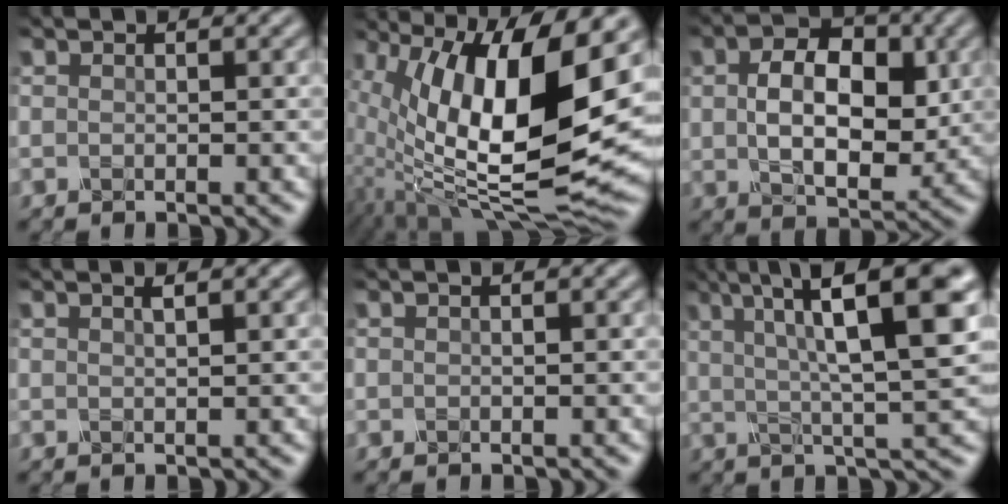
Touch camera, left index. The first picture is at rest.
{"total": 16.3, "force": [2.2, 5.9, 15.0], "torque": [-0.259, 0.001, 0.039]}
{"total": 7.6, "force": [0.7, 4.8, 5.8], "torque": [-0.103, -0.001, 0.014]}
{"total": 1.6, "force": [0.7, 0.5, 1.3], "torque": [-0.008, 0.005, -0.002]}
{"total": 1.1, "force": [0.4, 0.4, 0.9], "torque": [-0.005, -0.001, -0.005]}
{"total": 12.0, "force": [4.1, 2.8, 10.9], "torque": [-0.160, 0.019, 0.062]}